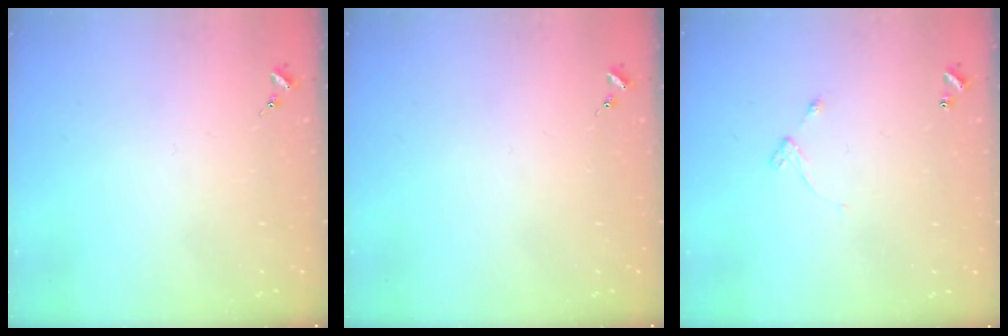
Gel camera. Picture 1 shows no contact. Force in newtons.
{"total": 0.0}
{"total": 4.4, "press": 4.4, "slide": 0.5}